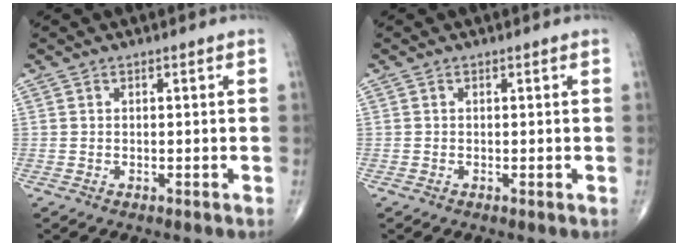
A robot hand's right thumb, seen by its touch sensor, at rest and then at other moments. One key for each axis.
{"total": 0.0}